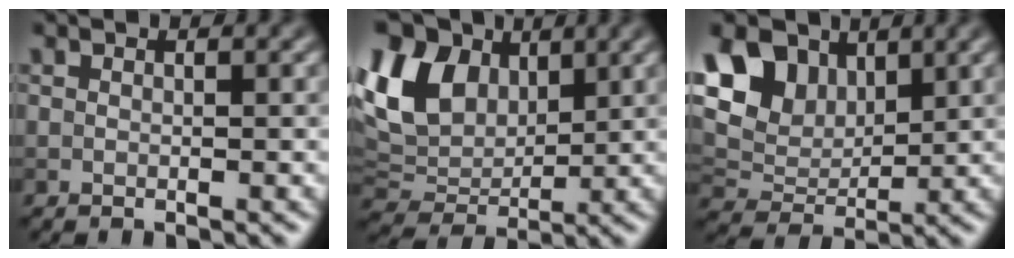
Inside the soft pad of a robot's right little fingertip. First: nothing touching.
{"total": 10.0, "force": [3.8, 6.8, 6.3], "torque": [-0.144, 0.015, 0.064]}
{"total": 8.5, "force": [4.1, 5.7, 4.8], "torque": [-0.114, 0.015, 0.068]}